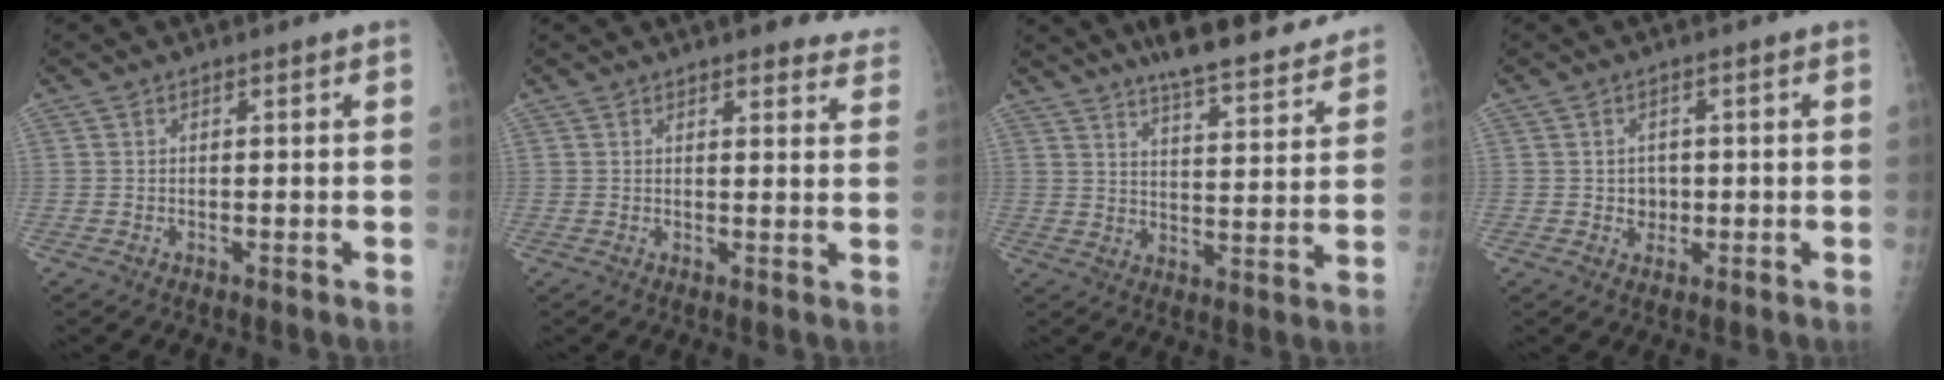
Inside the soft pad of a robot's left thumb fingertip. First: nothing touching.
{"total": 10.3, "force": [9.0, 2.8, 4.3], "torque": [-0.006, -0.031, 0.086]}
{"total": 16.2, "force": [13.9, 3.1, 7.7], "torque": [-0.085, -0.069, 0.196]}
{"total": 2.5, "force": [-0.1, 2.3, 0.9], "torque": [0.004, 0.005, 0.001]}